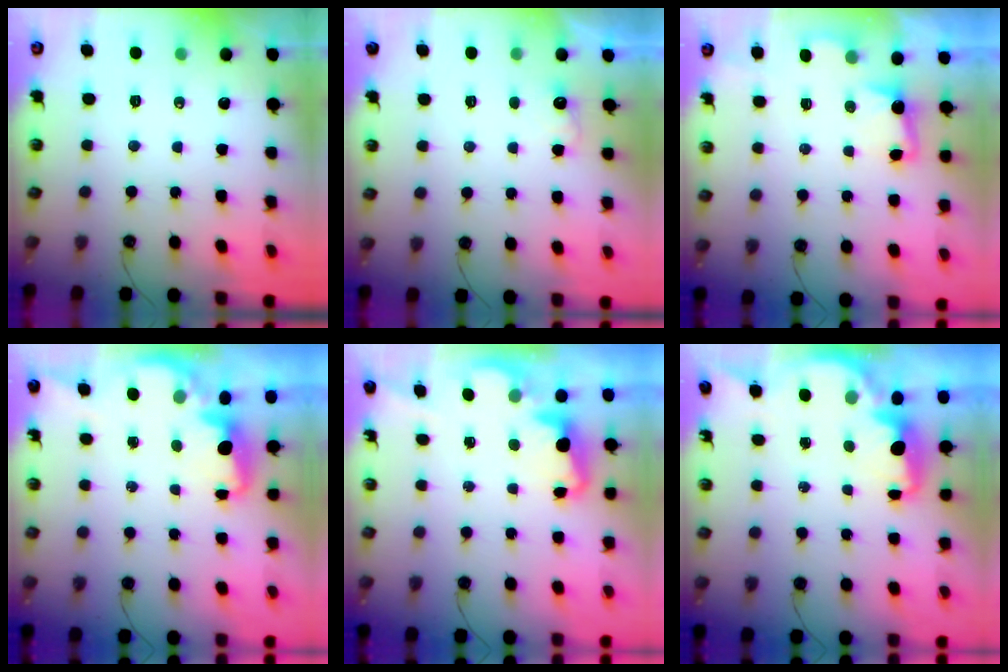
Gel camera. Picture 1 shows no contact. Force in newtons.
{"total": 4.3, "press": 4.3, "slide": 0.8}
{"total": 2.4, "press": 2.2, "slide": 1.0}
{"total": 1.9, "press": 1.7, "slide": 0.7}
{"total": 1.5, "press": 1.4, "slide": 0.7}
{"total": 2.2, "press": 2.2, "slide": 0.4}